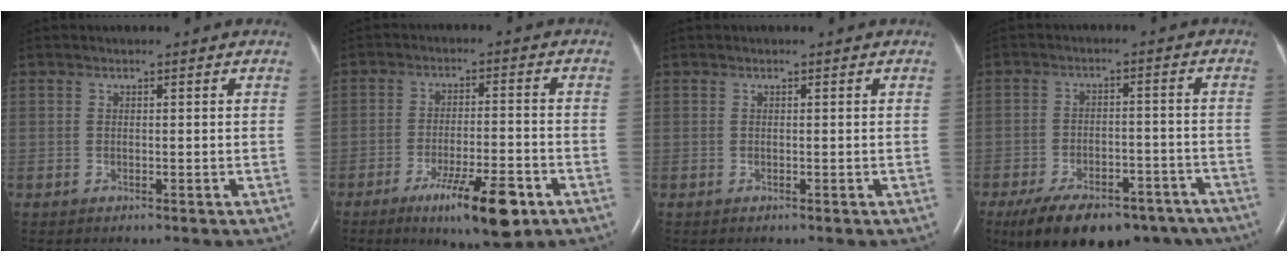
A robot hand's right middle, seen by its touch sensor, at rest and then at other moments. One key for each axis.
{"total": 10.7, "fx": -6.0, "fy": 1.6, "fz": 8.7, "tx": -0.143, "ty": -0.017, "tz": -0.089}
{"total": 0.0}
{"total": 18.1, "fx": -13.3, "fy": 8.1, "fz": 9.2, "tx": -0.139, "ty": 0.003, "tz": -0.184}